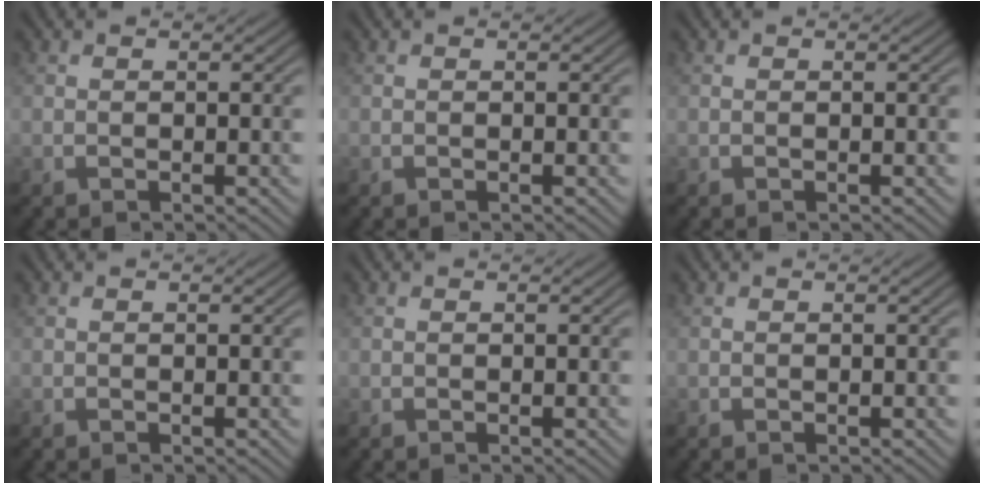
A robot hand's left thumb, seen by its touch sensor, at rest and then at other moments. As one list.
[{"total": 0.0}, {"total": 0.0}, {"total": 0.0}, {"total": 0.0}, {"total": 0.0}]